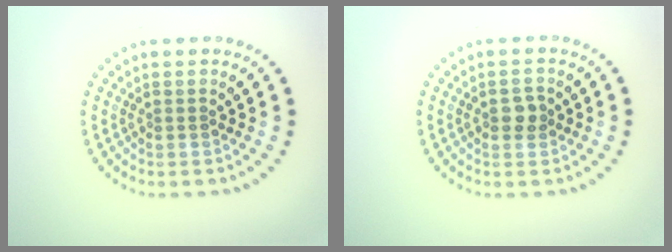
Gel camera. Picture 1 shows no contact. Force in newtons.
{"total": 1.6, "press": 1.6, "slide": 0.1}